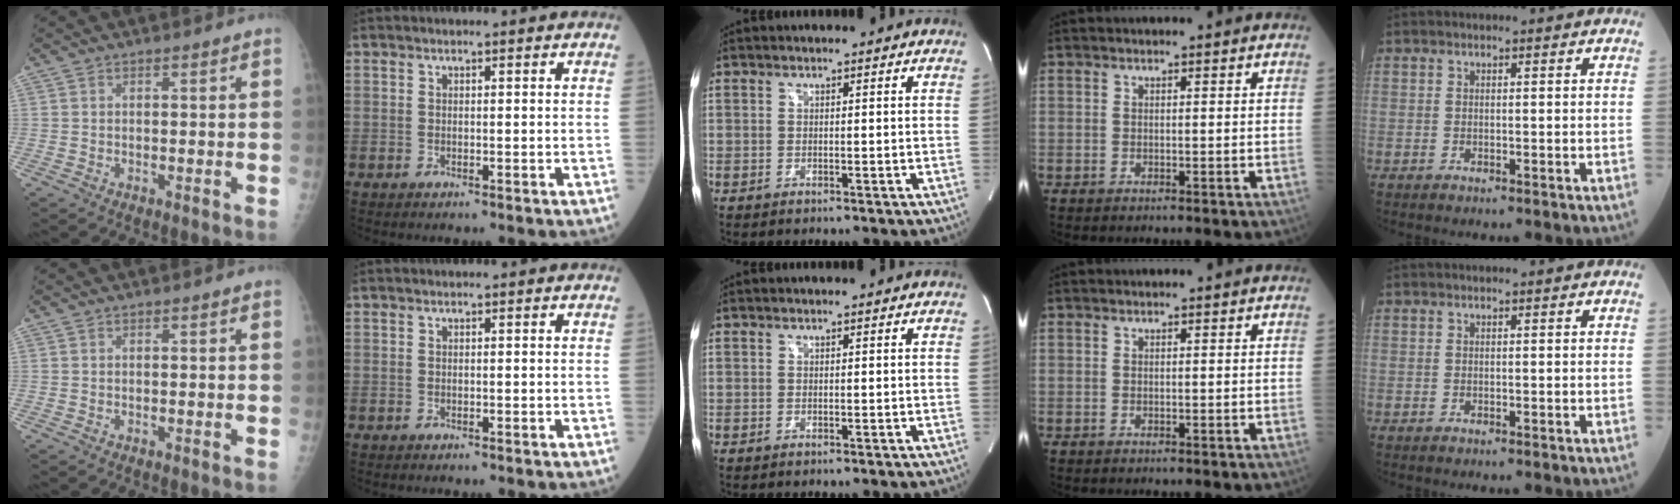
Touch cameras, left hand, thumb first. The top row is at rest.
{}